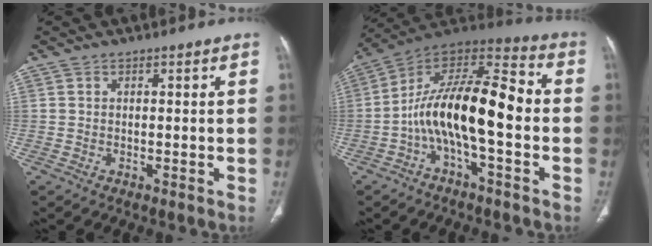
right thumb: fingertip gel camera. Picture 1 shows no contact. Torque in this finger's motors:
{"motor_torque": [2.51, 2.50, 1.40, -1.37, 0.31]}